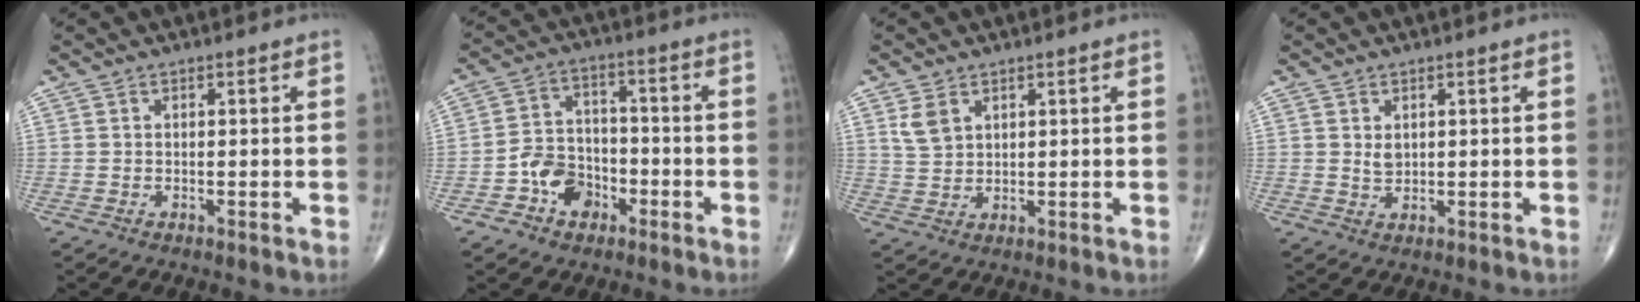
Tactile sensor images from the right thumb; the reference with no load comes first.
{"total": 8.4, "force": [-3.7, 6.3, 4.1], "torque": [-0.041, 0.035, -0.069]}
{"total": 3.9, "force": [2.0, 2.5, 2.1], "torque": [-0.038, -0.007, 0.048]}
{"total": 1.8, "force": [0.6, 1.2, 1.1], "torque": [-0.014, -0.006, 0.014]}